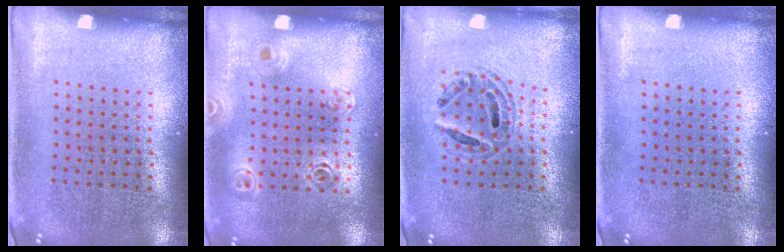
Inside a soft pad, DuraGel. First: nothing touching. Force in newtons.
{"total": 1.1, "press": 1.1, "slide": 0.2}
{"total": 0.6, "press": 0.6, "slide": 0.2}
{"total": 0.0}